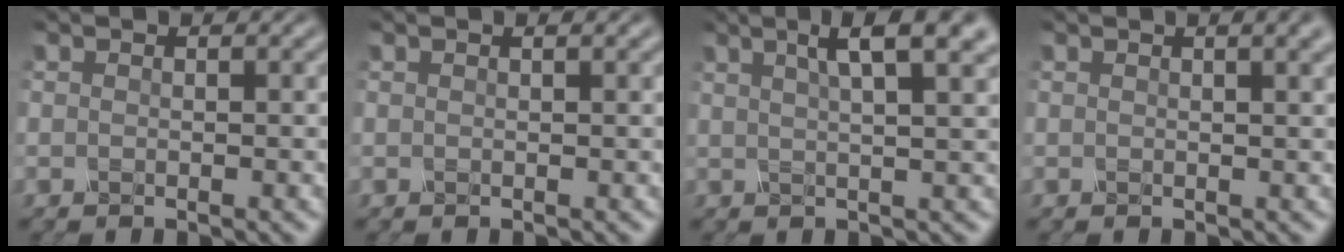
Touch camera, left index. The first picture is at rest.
{"total": 0.6, "force": [0.4, 0.1, 0.5], "torque": [-0.009, -0.001, 0.000]}
{"total": 6.6, "force": [3.5, 1.9, 5.3], "torque": [-0.055, 0.029, 0.028]}
{"total": 3.5, "force": [1.9, 1.3, 2.6], "torque": [-0.018, 0.014, 0.009]}